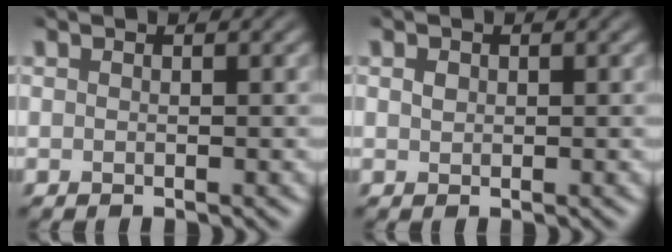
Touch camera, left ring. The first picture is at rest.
{"total": 0.7, "force": [0.2, 0.5, 0.3], "torque": [-0.007, -0.001, 0.004]}